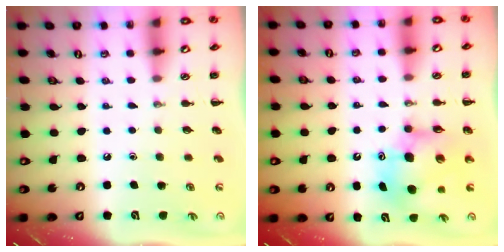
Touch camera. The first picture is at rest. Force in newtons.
{"total": 10.2, "press": 10.0, "slide": 2.3}